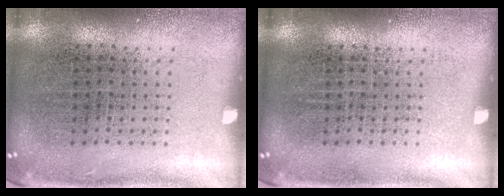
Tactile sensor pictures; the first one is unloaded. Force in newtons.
{"total": 0.0}